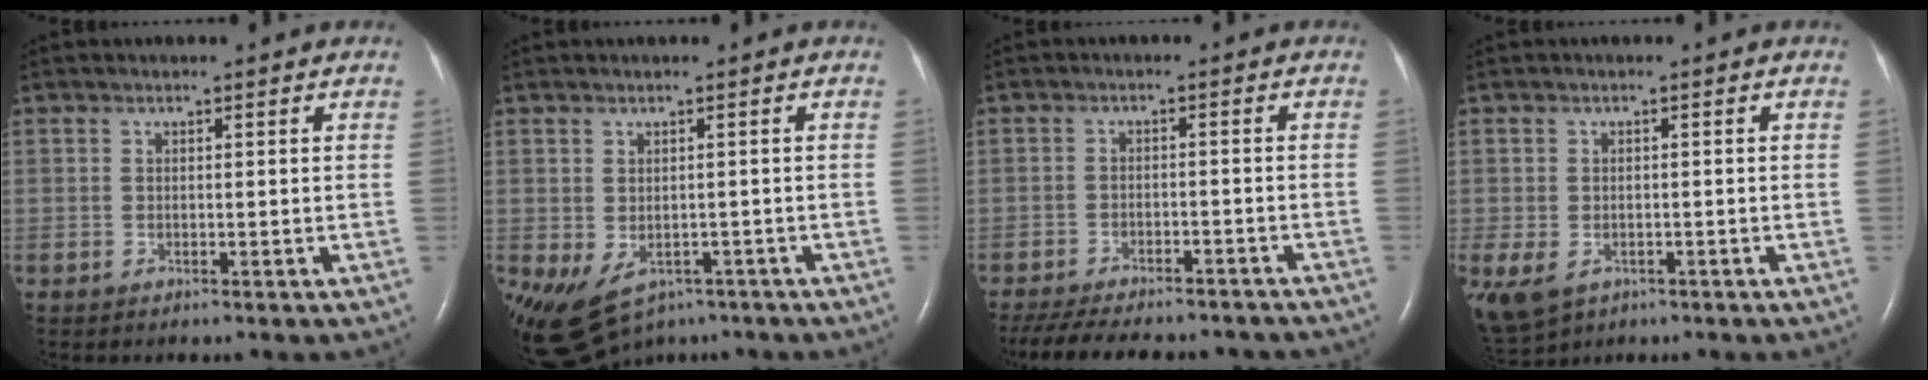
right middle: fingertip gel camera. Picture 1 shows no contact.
{"total": 9.7, "force": [-5.3, 6.2, 5.2], "torque": [-0.105, -0.003, -0.072]}
{"total": 19.0, "force": [-16.4, 5.4, 7.8], "torque": [-0.181, -0.020, -0.214]}
{"total": 13.7, "force": [-5.9, 10.4, 6.8], "torque": [-0.201, -0.014, -0.078]}